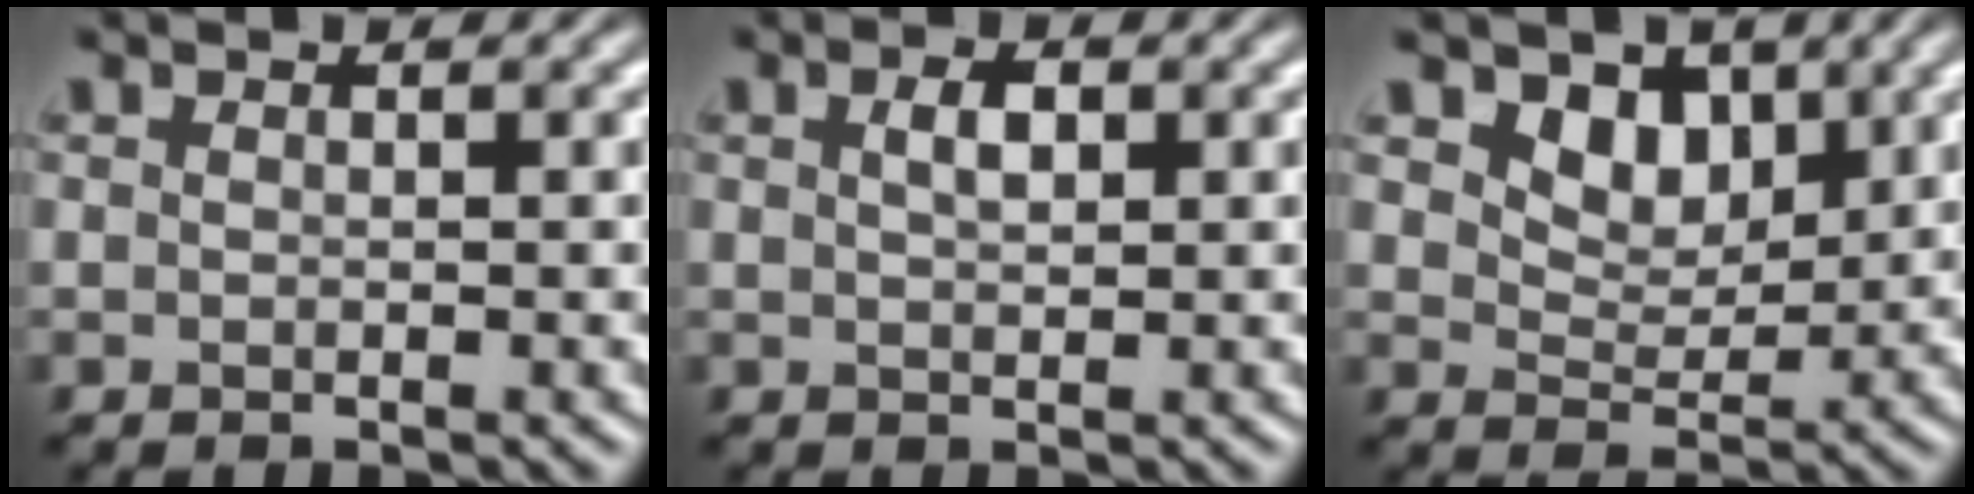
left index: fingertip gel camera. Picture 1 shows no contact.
{"total": 1.7, "force": [0.6, 0.8, 1.4], "torque": [-0.027, 0.002, 0.012]}
{"total": 4.0, "force": [2.4, 2.7, 1.8], "torque": [-0.042, -0.023, 0.044]}